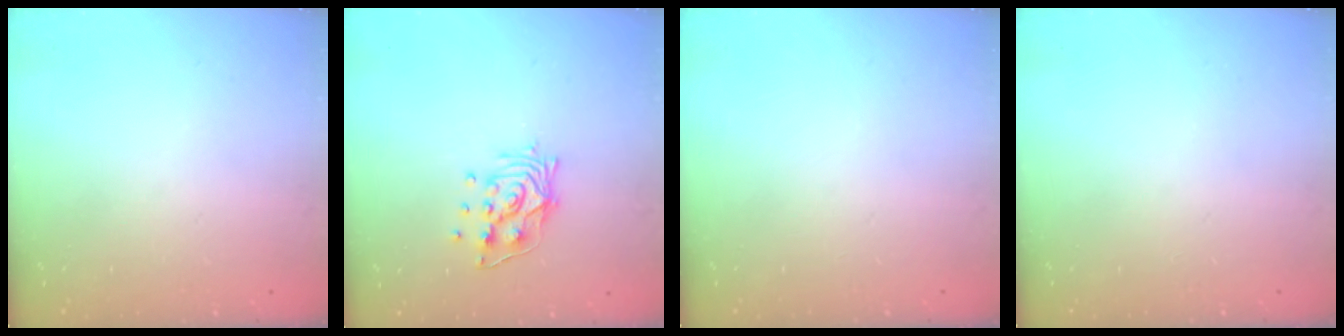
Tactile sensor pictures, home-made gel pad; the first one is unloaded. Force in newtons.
{"total": 11.1, "press": 11.1, "slide": 1.4}
{"total": 0.0}
{"total": 0.0}